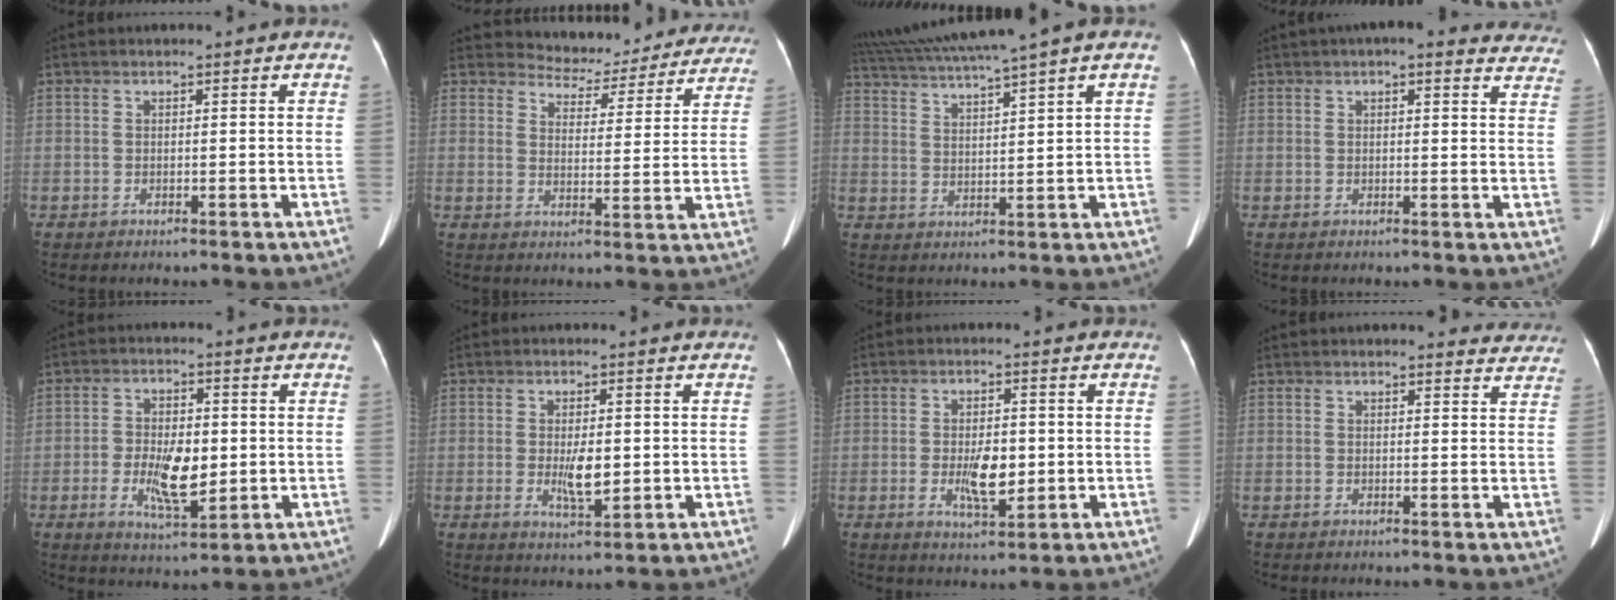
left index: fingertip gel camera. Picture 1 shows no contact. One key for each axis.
{"total": 13.8, "fx": 13.2, "fy": 4.1, "fz": 1.2, "tx": 0.008, "ty": -0.018, "tz": 0.142}
{"total": 11.1, "fx": 8.9, "fy": -1.4, "fz": 6.5, "tx": -0.118, "ty": 0.027, "tz": 0.144}
{"total": 14.1, "fx": 12.2, "fy": 3.7, "fz": 6.0, "tx": -0.041, "ty": 0.019, "tz": 0.121}
{"total": 7.9, "fx": -1.0, "fy": 3.2, "fz": 7.2, "tx": -0.136, "ty": -0.004, "tz": -0.013}
{"total": 4.7, "fx": -0.2, "fy": 1.4, "fz": 4.4, "tx": -0.083, "ty": -0.009, "tz": 0.001}
{"total": 5.7, "fx": -0.7, "fy": 2.1, "fz": 5.2, "tx": -0.097, "ty": -0.007, "tz": -0.007}
{"total": 7.2, "fx": 6.8, "fy": 2.1, "fz": 0.8, "tx": 0.027, "ty": -0.006, "tz": 0.042}